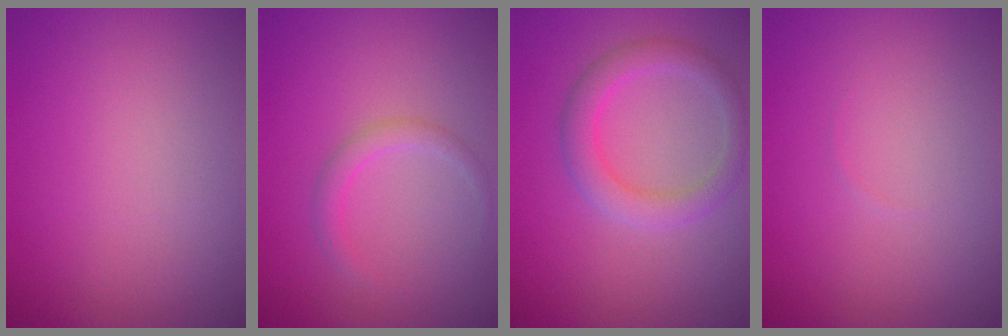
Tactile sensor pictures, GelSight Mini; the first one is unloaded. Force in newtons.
{"total": 1.5, "press": 1.5, "slide": 0.1}
{"total": 3.0, "press": 3.0, "slide": 0.1}
{"total": 0.0}